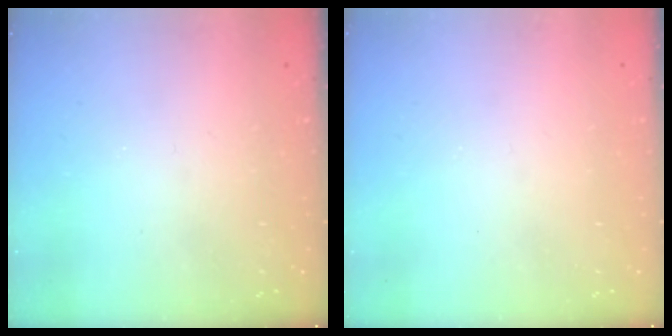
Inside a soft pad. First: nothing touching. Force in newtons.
{"total": 0.0}